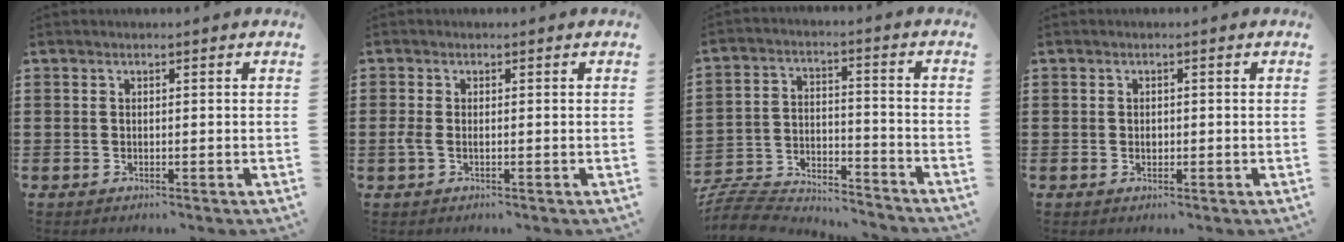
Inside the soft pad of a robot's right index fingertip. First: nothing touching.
{"total": 1.4, "force": [-0.4, 0.5, 1.3], "torque": [-0.032, -0.004, -0.009]}
{"total": 7.6, "force": [-7.4, 1.4, 1.1], "torque": [-0.036, 0.002, -0.151]}
{"total": 1.0, "force": [0.0, 0.7, 0.7], "torque": [-0.014, 0.003, -0.001]}